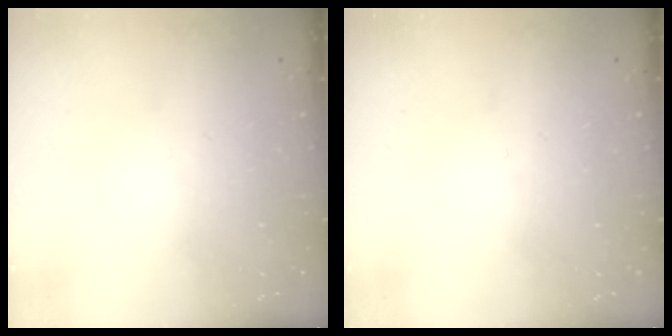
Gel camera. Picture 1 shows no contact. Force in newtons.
{"total": 0.0}